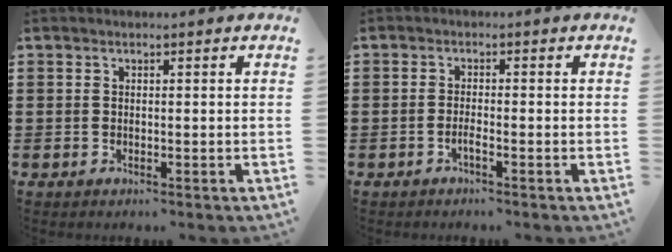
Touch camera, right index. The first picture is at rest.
{"total": 1.5, "force": [-1.0, -0.1, 1.1], "torque": [-0.021, -0.008, -0.016]}